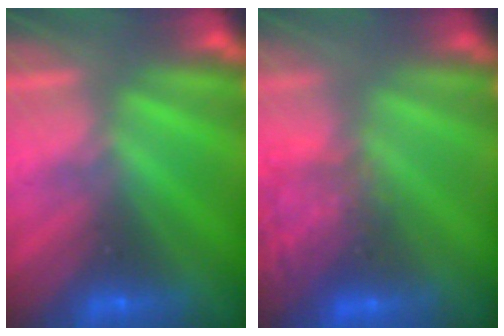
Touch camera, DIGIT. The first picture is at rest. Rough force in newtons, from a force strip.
{"total": 5.8}